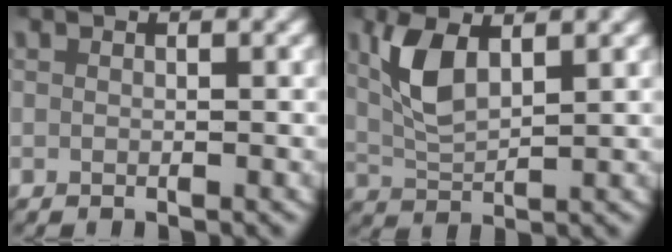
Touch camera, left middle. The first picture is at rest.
{"total": 4.3, "force": [1.7, 1.9, 3.4], "torque": [-0.088, -0.003, 0.034]}